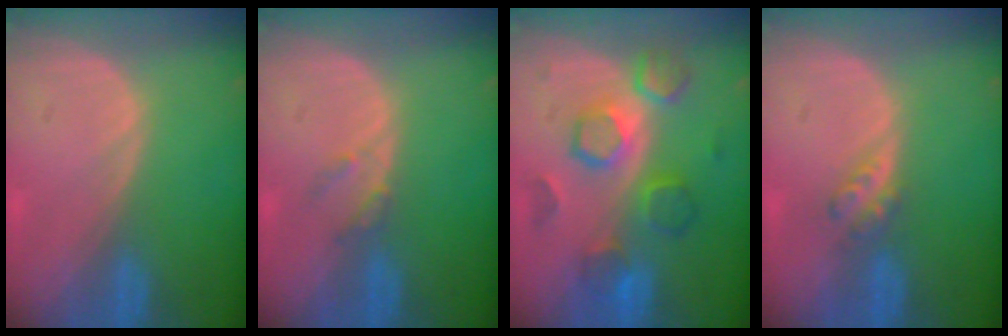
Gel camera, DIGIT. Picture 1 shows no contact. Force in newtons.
{"total": 1.9, "press": 1.9, "slide": 0.1}
{"total": 8.4, "press": 8.4, "slide": 0.7}
{"total": 2.9, "press": 2.5, "slide": 1.5}